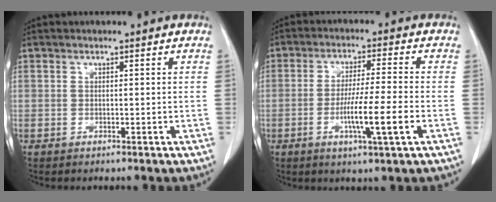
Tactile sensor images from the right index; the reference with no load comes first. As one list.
[{"total": 9.9, "force": [-3.0, -0.5, 9.5], "torque": [-0.170, -0.011, -0.055]}]